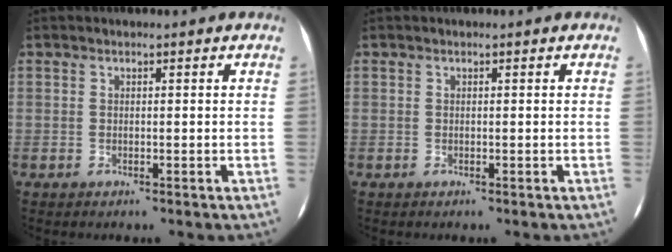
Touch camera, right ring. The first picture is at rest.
{"total": 0.0}